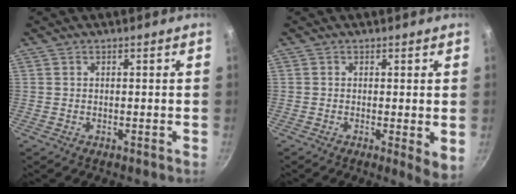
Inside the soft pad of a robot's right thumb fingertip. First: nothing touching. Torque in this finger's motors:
{"motor_torque": [-0.14, 0.35, -0.30, -0.09, -0.03]}